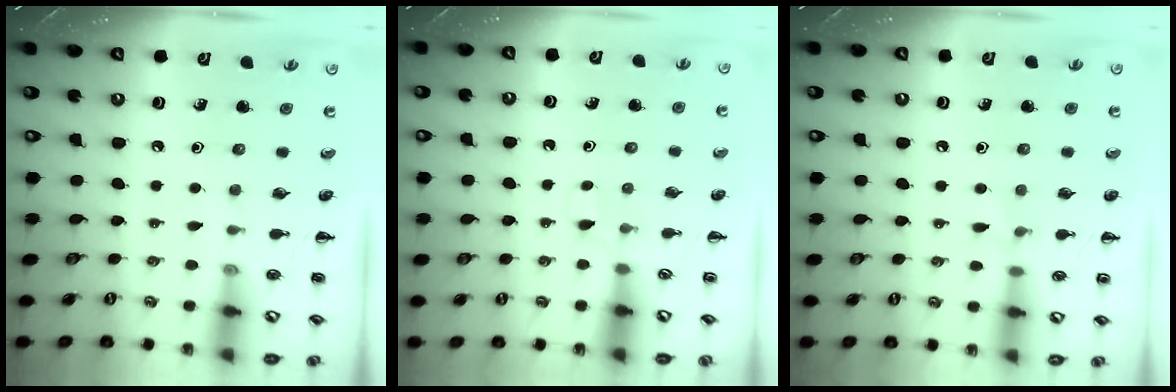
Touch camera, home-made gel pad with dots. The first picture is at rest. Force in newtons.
{"total": 2.3, "press": 2.2, "slide": 0.8}
{"total": 5.0, "press": 4.7, "slide": 1.7}